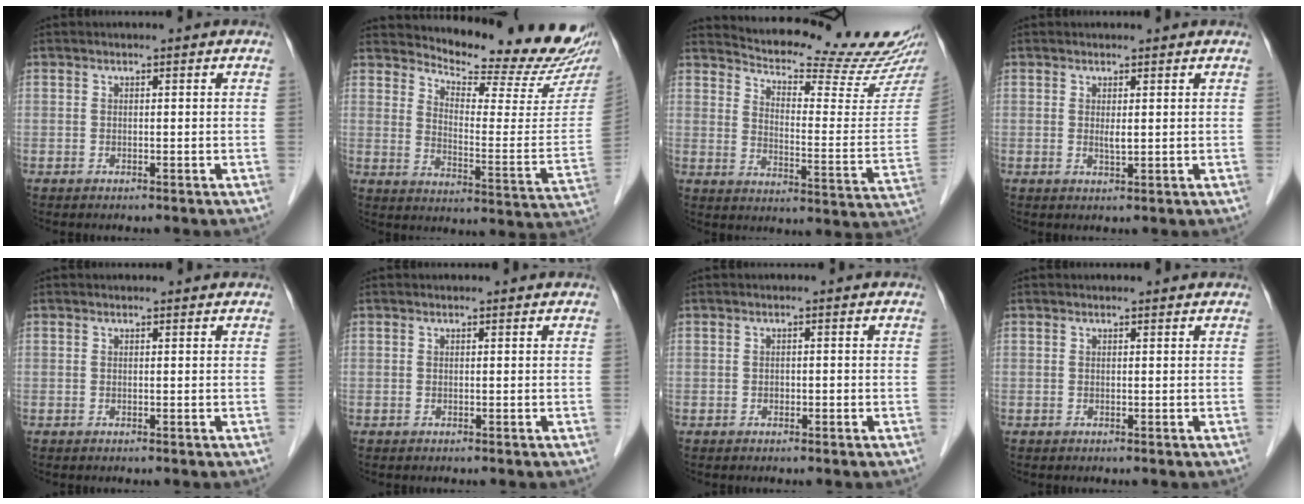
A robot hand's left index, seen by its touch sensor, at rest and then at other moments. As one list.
[{"total": 18.3, "force": [17.4, 1.8, 5.5], "torque": [-0.085, -0.095, 0.214]}, {"total": 21.4, "force": [19.8, 1.9, 7.9], "torque": [-0.119, -0.079, 0.247]}, {"total": 1.2, "force": [0.4, 0.3, 1.1], "torque": [-0.024, -0.004, 0.008]}, {"total": 0.9, "force": [0.9, 0.2, 0.0], "torque": [-0.008, 0.006, 0.009]}, {"total": 0.6, "force": [0.6, 0.1, 0.0], "torque": [-0.005, 0.004, 0.004]}, {"total": 0.6, "force": [-0.2, 0.4, 0.3], "torque": [-0.003, 0.003, -0.005]}, {"total": 1.1, "force": [1.1, 0.2, 0.0], "torque": [-0.011, 0.007, 0.011]}]